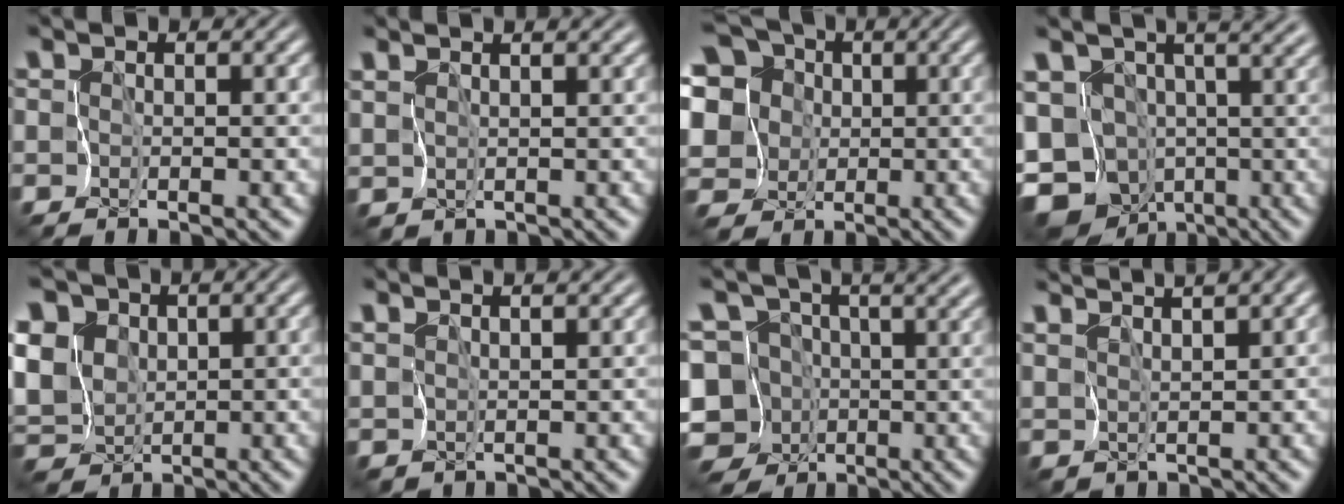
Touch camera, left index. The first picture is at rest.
{"total": 2.1, "force": [1.7, 0.4, 1.1], "torque": [-0.030, 0.008, 0.030]}
{"total": 12.4, "force": [0.8, 11.0, 5.7], "torque": [-0.165, 0.035, -0.011]}
{"total": 8.7, "force": [-1.2, 6.8, 5.4], "torque": [-0.105, -0.021, -0.015]}
{"total": 8.5, "force": [1.0, 6.9, 4.8], "torque": [-0.096, 0.020, -0.011]}
{"total": 2.6, "force": [2.2, 0.6, 1.3], "torque": [-0.037, 0.013, 0.035]}
{"total": 7.4, "force": [-2.0, 5.8, 4.1], "torque": [-0.068, 0.020, -0.038]}
{"total": 4.4, "force": [3.9, -0.1, 1.8], "torque": [-0.054, 0.017, 0.063]}